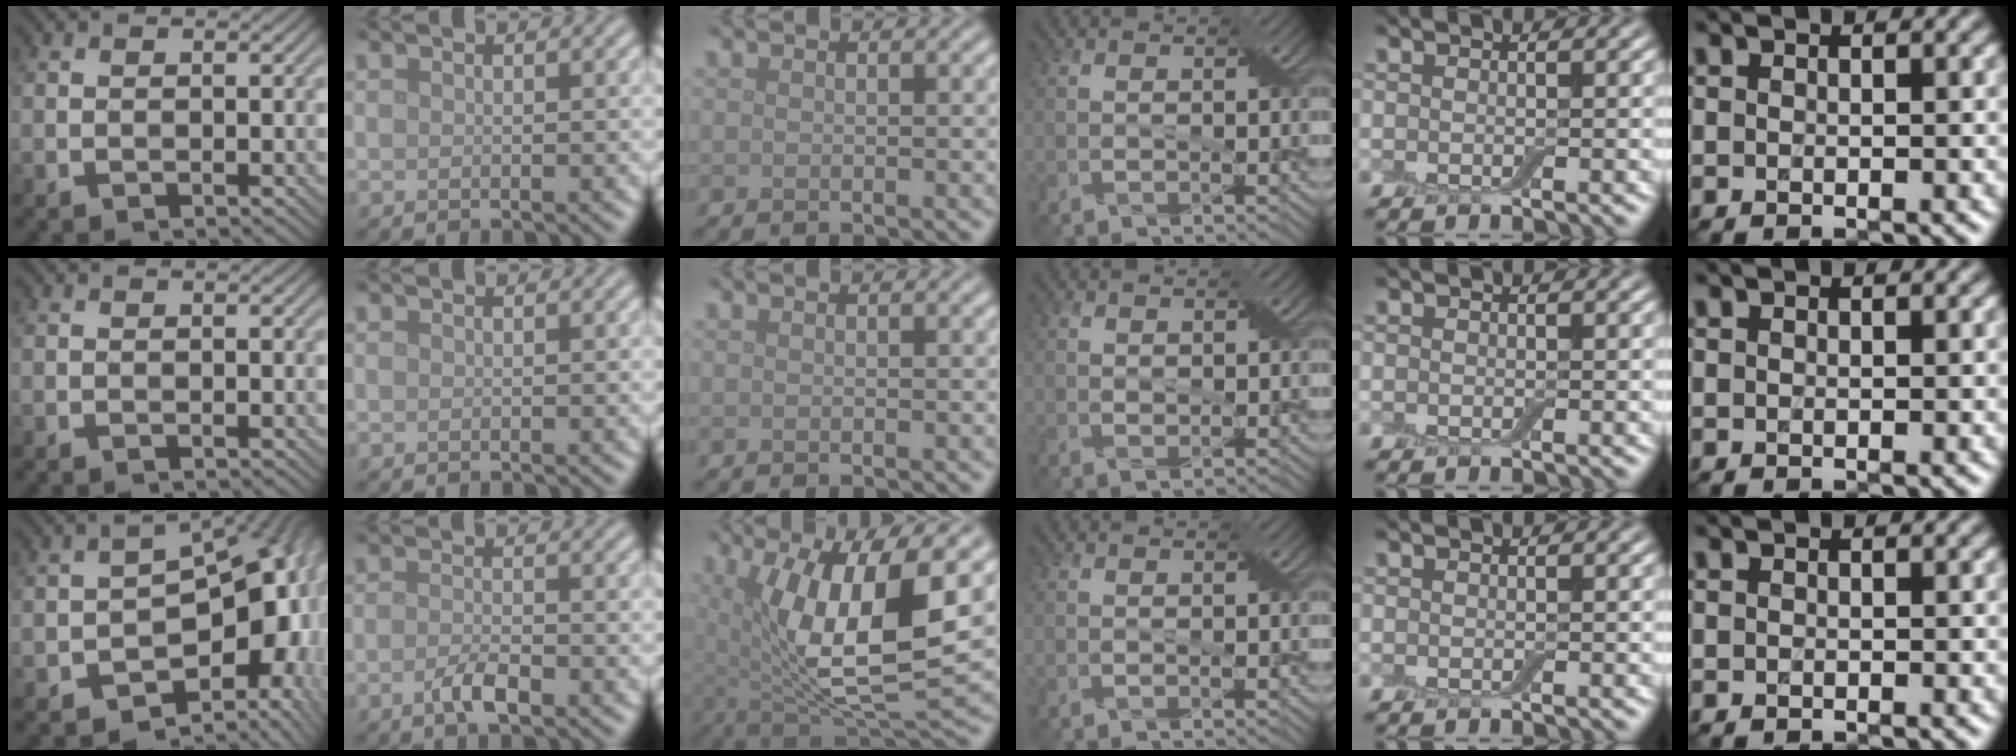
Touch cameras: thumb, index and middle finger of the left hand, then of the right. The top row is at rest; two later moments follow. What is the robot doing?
{"motion": "extract", "object": "backpack"}